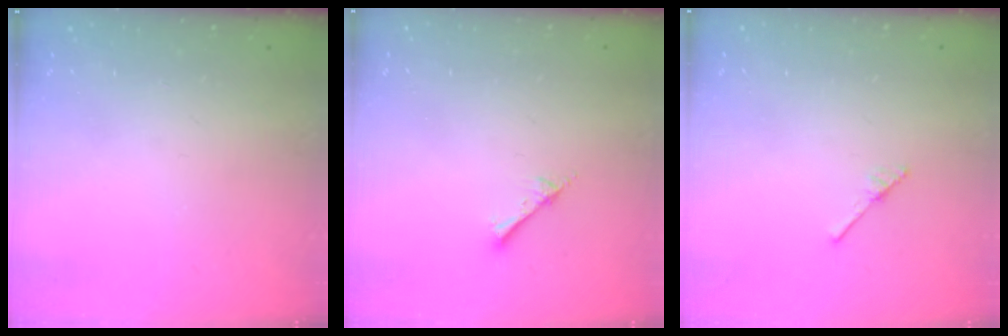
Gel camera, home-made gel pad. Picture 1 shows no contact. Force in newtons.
{"total": 2.4, "press": 2.4, "slide": 0.2}
{"total": 2.5, "press": 2.4, "slide": 0.3}